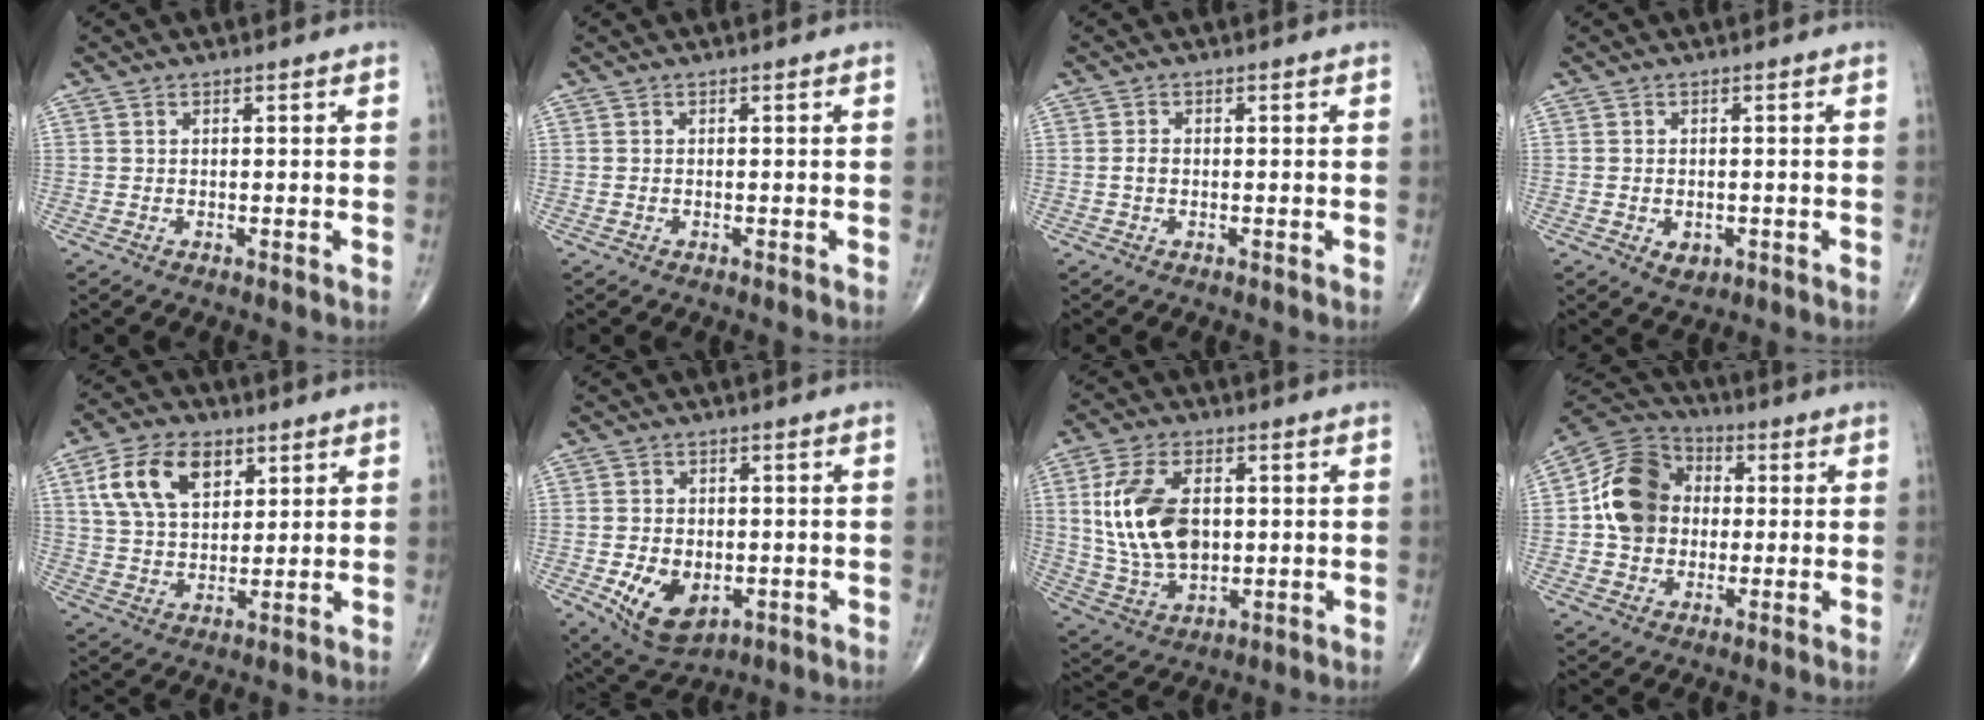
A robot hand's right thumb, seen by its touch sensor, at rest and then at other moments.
{"total": 0.0}
{"total": 1.4, "force": [-0.2, 0.9, 0.9], "torque": [-0.018, 0.003, -0.005]}
{"total": 2.9, "force": [-0.9, 2.1, 1.8], "torque": [-0.017, 0.000, -0.007]}
{"total": 12.7, "force": [5.3, 7.9, 8.4], "torque": [-0.137, -0.010, 0.100]}
{"total": 10.1, "force": [-2.8, 6.6, 7.2], "torque": [-0.102, 0.000, -0.033]}
{"total": 15.6, "force": [2.0, 9.6, 12.1], "torque": [-0.222, -0.005, 0.046]}
{"total": 13.5, "force": [0.7, 11.1, 7.7], "torque": [-0.116, 0.022, 0.002]}